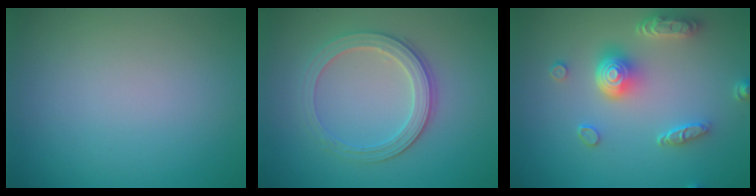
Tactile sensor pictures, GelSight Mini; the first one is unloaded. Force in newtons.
{"total": 3.5, "press": 3.2, "slide": 1.5}
{"total": 5.2, "press": 4.0, "slide": 3.2}